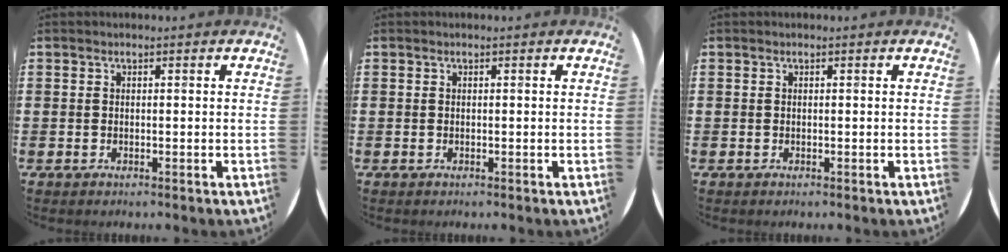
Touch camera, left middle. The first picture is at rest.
{"total": 0.0}
{"total": 0.0}